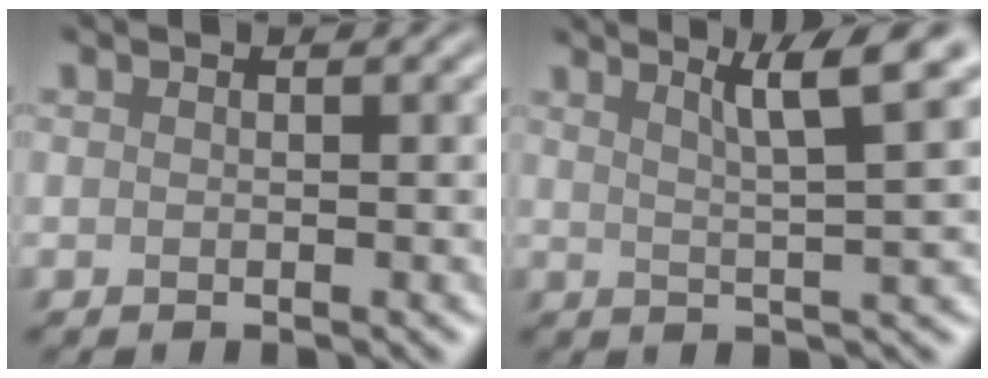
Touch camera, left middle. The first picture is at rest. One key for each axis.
{"total": 5.4, "fx": 2.9, "fy": 0.7, "fz": 4.5, "tx": -0.066, "ty": 0.010, "tz": 0.049}